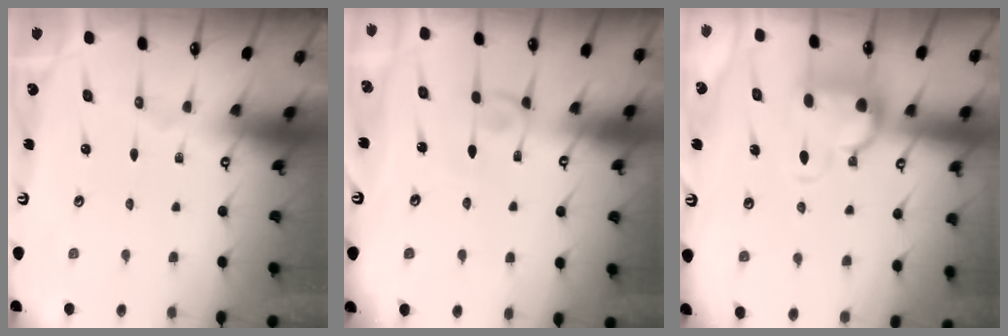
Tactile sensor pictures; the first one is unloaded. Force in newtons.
{"total": 2.7, "press": 2.7, "slide": 0.2}
{"total": 2.1, "press": 1.6, "slide": 1.3}